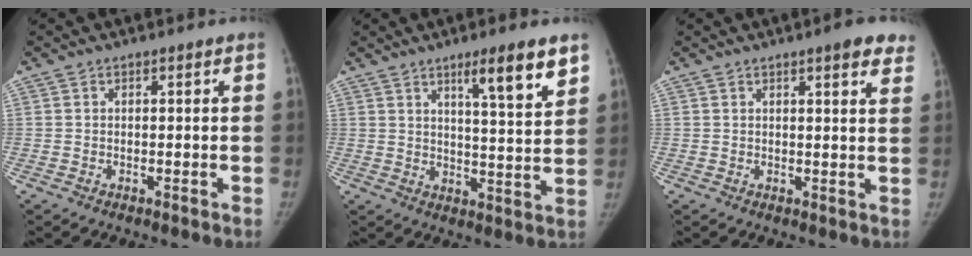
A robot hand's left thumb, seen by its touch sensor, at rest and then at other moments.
{"total": 10.2, "force": [6.2, 1.3, 8.0], "torque": [-0.109, -0.036, 0.095]}
{"total": 6.5, "force": [4.3, 1.4, 4.6], "torque": [-0.037, -0.011, 0.047]}